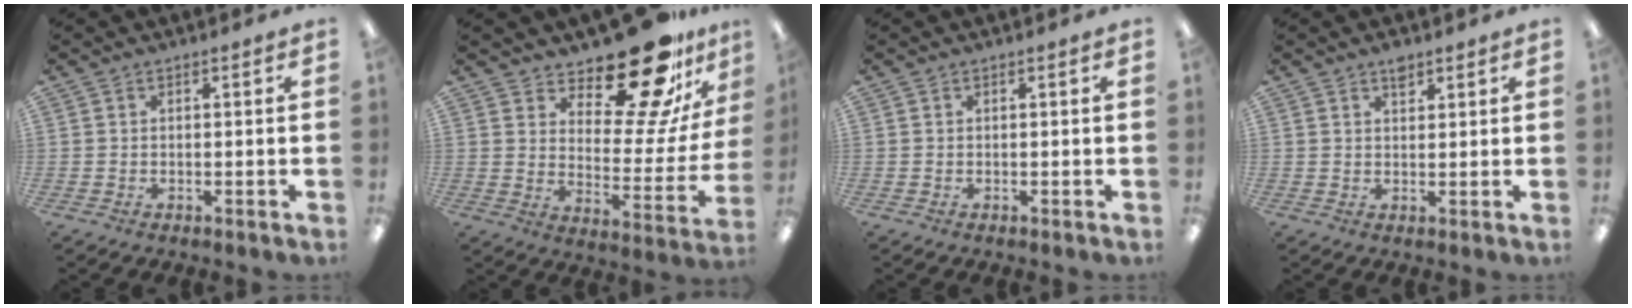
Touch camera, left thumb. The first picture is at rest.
{"total": 20.4, "force": [16.6, 6.2, 10.2], "torque": [-0.145, -0.133, 0.275]}
{"total": 0.0}
{"total": 2.7, "force": [2.0, 1.3, 1.3], "torque": [-0.005, -0.009, 0.031]}